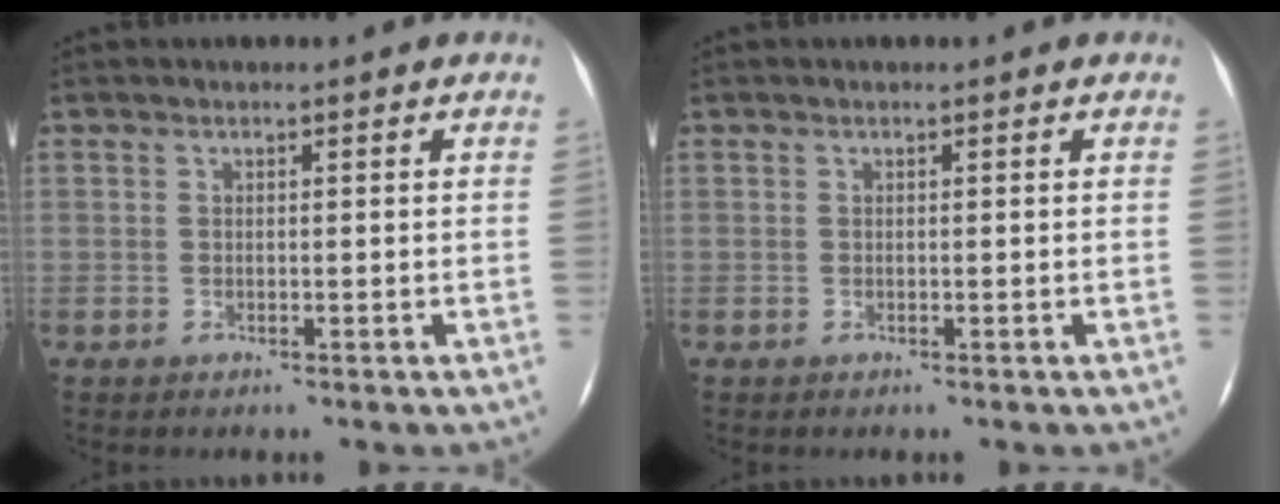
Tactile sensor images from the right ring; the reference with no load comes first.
{"total": 0.0}